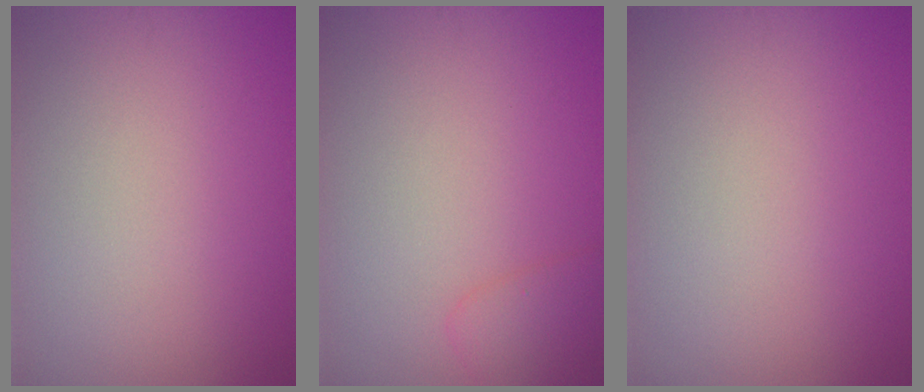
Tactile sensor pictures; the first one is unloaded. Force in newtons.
{"total": 2.0, "press": 2.0, "slide": 0.1}
{"total": 0.0}